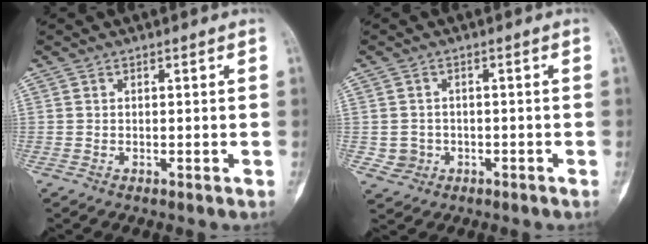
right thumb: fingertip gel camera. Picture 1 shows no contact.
{"total": 3.0, "force": [-0.6, 2.9, 0.5], "torque": [0.005, 0.007, -0.009]}